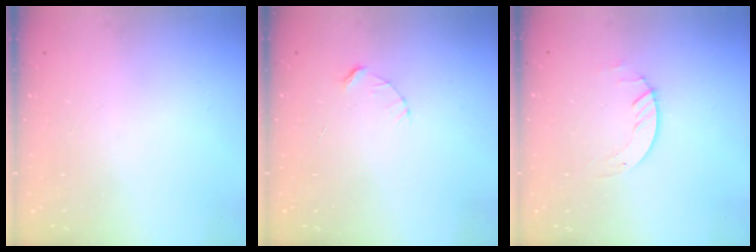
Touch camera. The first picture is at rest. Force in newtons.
{"total": 2.7, "press": 2.7, "slide": 0.3}
{"total": 2.0, "press": 2.0, "slide": 0.2}